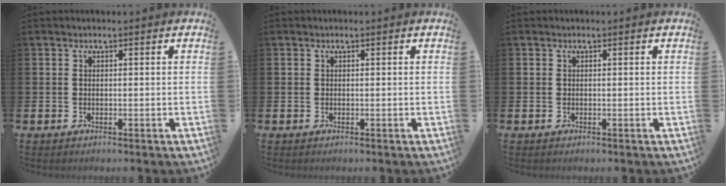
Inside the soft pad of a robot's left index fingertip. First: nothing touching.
{"total": 0.0}
{"total": 0.0}